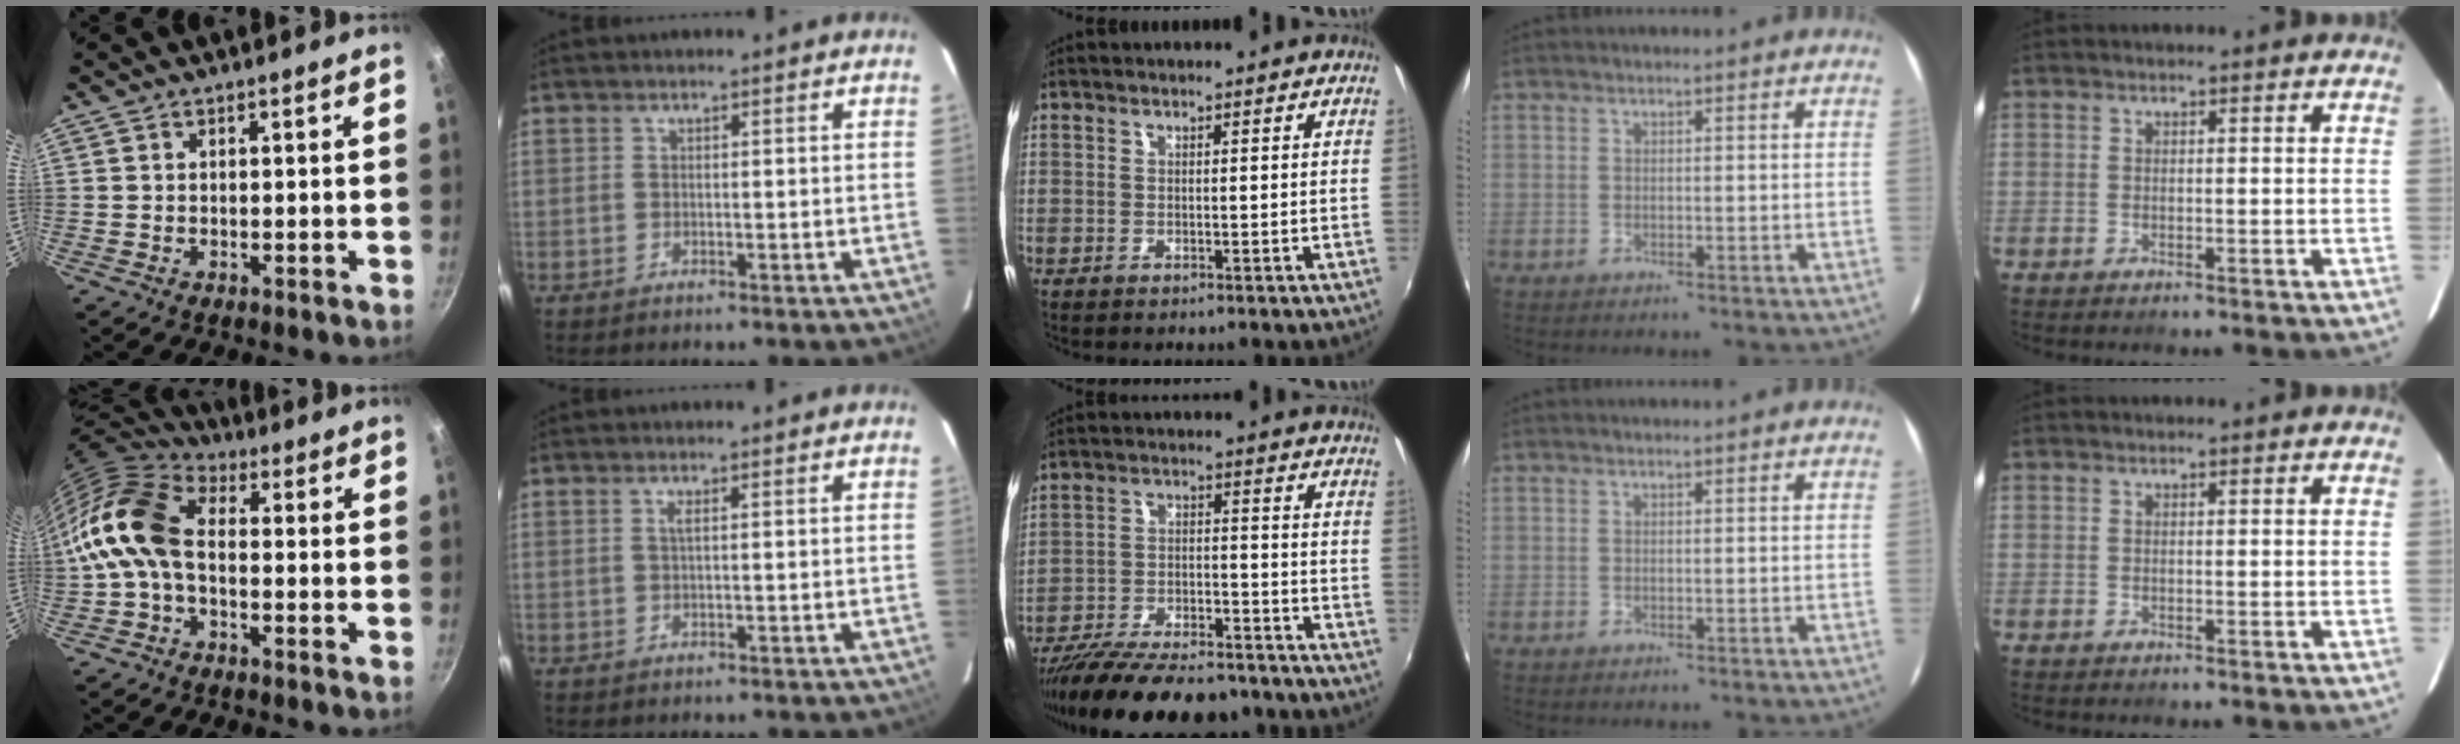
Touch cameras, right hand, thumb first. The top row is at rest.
{"thumb": {"total": 12.6, "force": [-1.4, 8.0, 9.6], "torque": [-0.181, 0.036, -0.047]}, "index": {"total": 0.9, "force": [0.2, -0.2, 0.9], "torque": [-0.017, 0.001, 0.001]}, "middle": {"total": 21.7, "force": [-18.5, 5.7, 9.9], "torque": [-0.191, -0.032, -0.277]}}